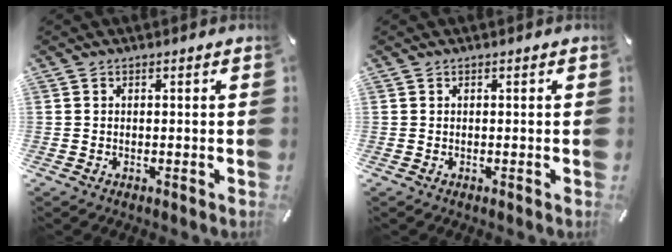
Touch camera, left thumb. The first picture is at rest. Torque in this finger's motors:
{"motor_torque": [0.00, 0.00, 0.00, 0.00, 0.00]}